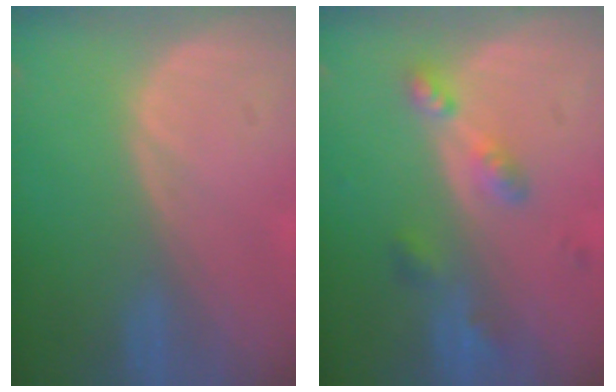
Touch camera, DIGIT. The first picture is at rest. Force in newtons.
{"total": 5.3, "press": 4.8, "slide": 2.2}